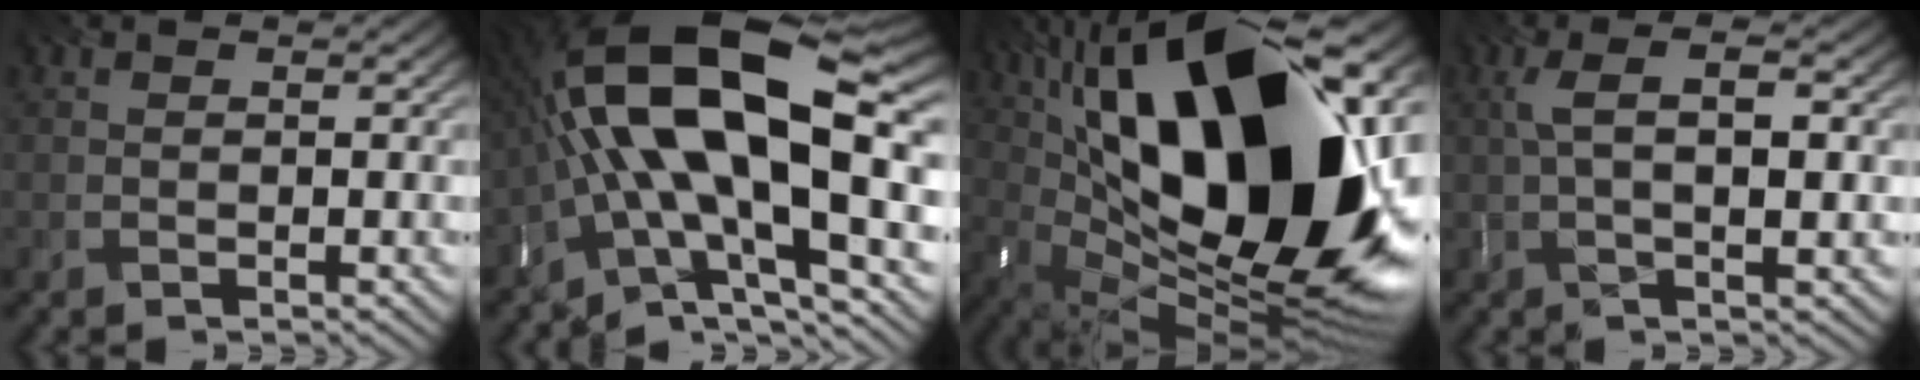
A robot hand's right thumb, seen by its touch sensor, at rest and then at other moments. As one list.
[{"total": 19.2, "force": [-0.2, 7.6, 17.6], "torque": [-0.310, 0.032, -0.016]}, {"total": 22.2, "force": [5.4, 10.4, 18.8], "torque": [-0.356, 0.043, 0.089]}, {"total": 4.4, "force": [0.6, 1.0, 4.2], "torque": [-0.091, 0.004, 0.014]}]